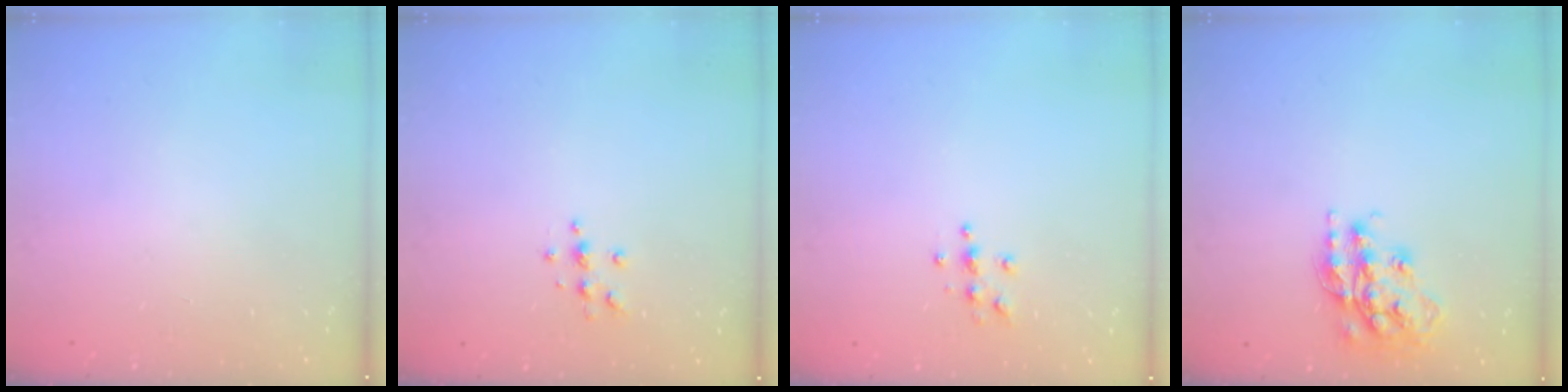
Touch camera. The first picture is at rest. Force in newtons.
{"total": 4.7, "press": 4.6, "slide": 0.5}
{"total": 4.0, "press": 4.0, "slide": 0.4}
{"total": 15.2, "press": 15.2, "slide": 0.8}